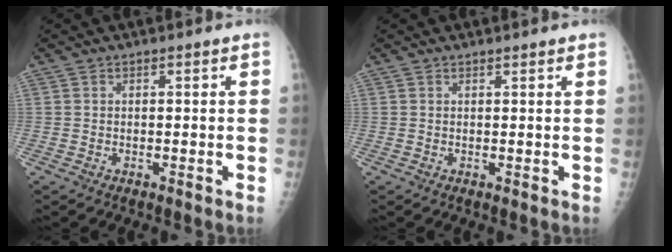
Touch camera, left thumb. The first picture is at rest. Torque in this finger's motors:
{"motor_torque": [-0.19, -0.03, -0.08, -0.03, 0.01]}